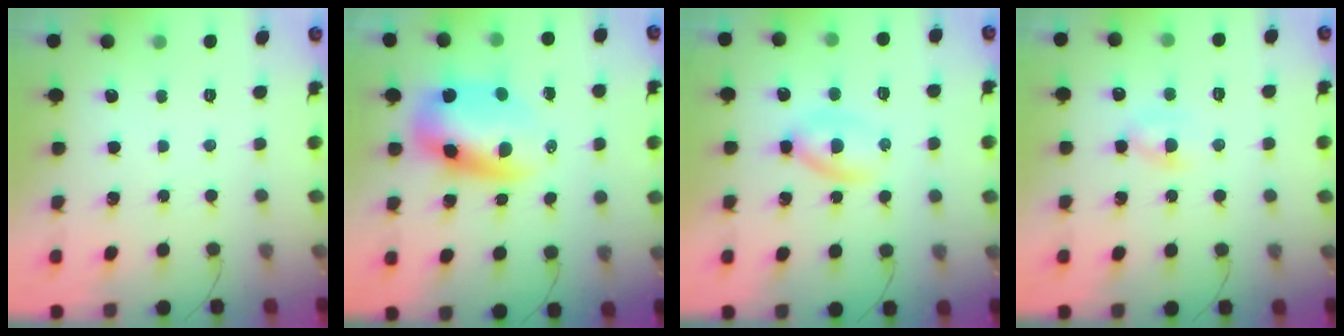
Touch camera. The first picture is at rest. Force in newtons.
{"total": 9.7, "press": 9.4, "slide": 2.4}
{"total": 3.6, "press": 3.5, "slide": 0.7}
{"total": 3.4, "press": 3.2, "slide": 1.0}